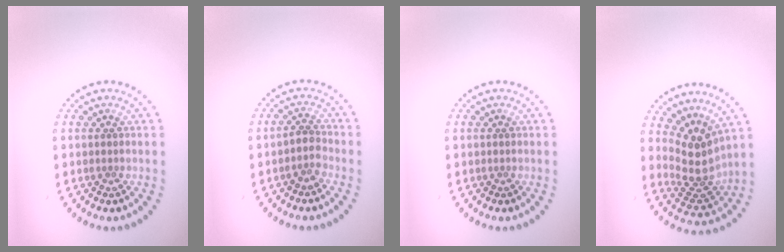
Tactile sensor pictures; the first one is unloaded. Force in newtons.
{"total": 1.8, "press": 1.4, "slide": 1.1}
{"total": 0.0}
{"total": 4.0, "press": 3.1, "slide": 2.6}